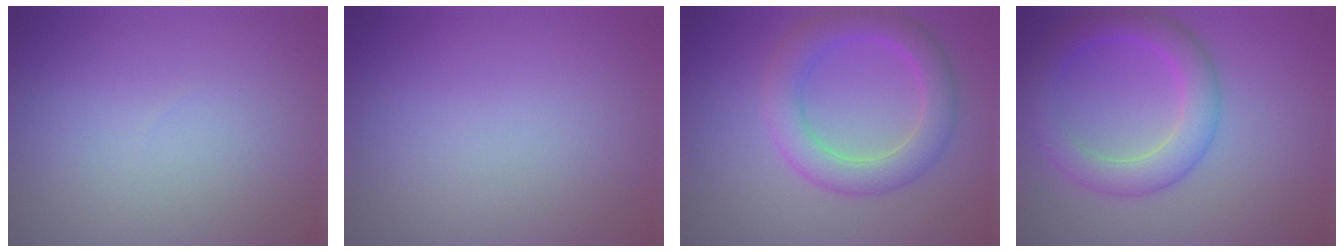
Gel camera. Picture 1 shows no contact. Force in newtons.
{"total": 0.0}
{"total": 4.8, "press": 4.8, "slide": 0.1}
{"total": 4.7, "press": 4.7, "slide": 0.2}